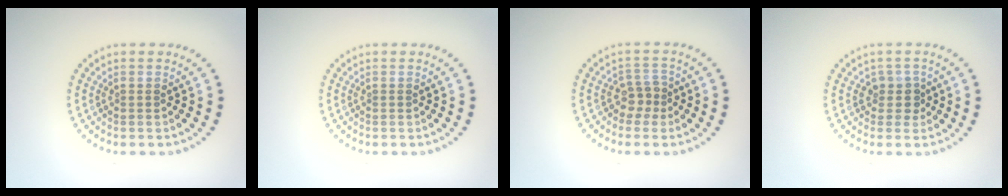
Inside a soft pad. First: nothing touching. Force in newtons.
{"total": 0.0}
{"total": 1.9, "press": 1.5, "slide": 1.2}
{"total": 1.8, "press": 1.5, "slide": 1.1}